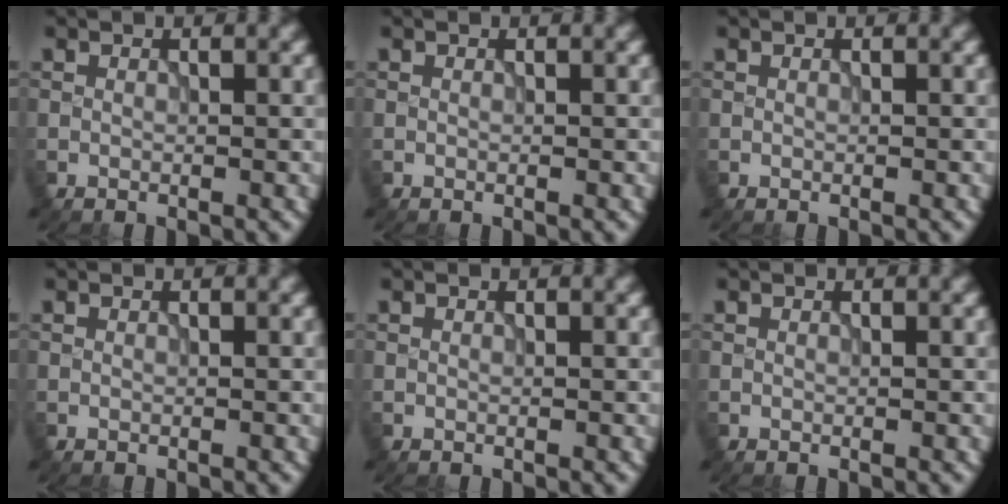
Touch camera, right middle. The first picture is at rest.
{"total": 0.0}
{"total": 0.0}
{"total": 0.0}
{"total": 0.0}
{"total": 0.0}